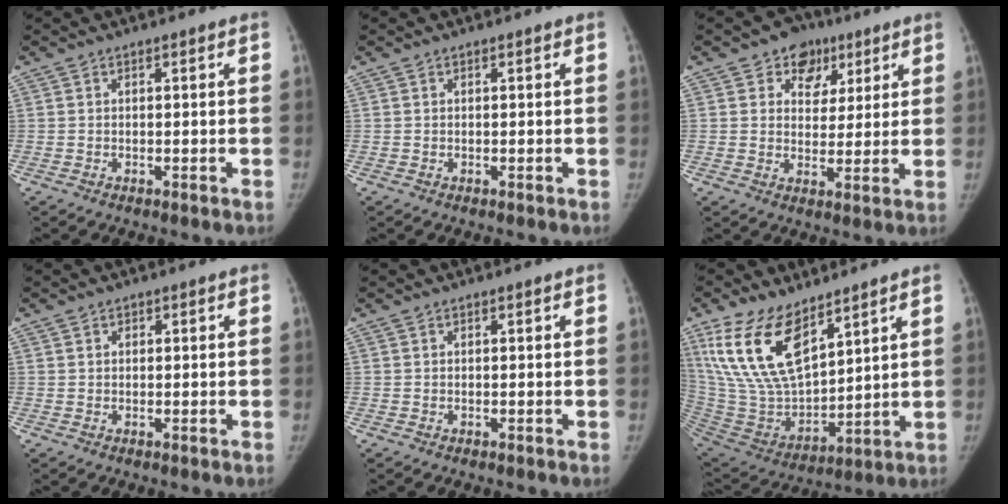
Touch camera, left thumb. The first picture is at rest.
{"total": 0.0}
{"total": 8.1, "force": [4.4, 6.4, 2.5], "torque": [0.007, -0.011, 0.062]}
{"total": 1.0, "force": [0.4, 0.9, 0.2], "torque": [0.005, 0.000, 0.005]}
{"total": 0.0}
{"total": 19.6, "force": [11.7, 9.1, 12.7], "torque": [-0.229, -0.060, 0.242]}